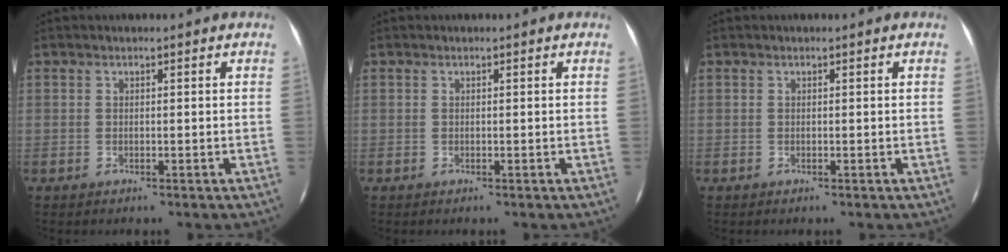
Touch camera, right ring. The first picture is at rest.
{"total": 0.0}
{"total": 0.0}